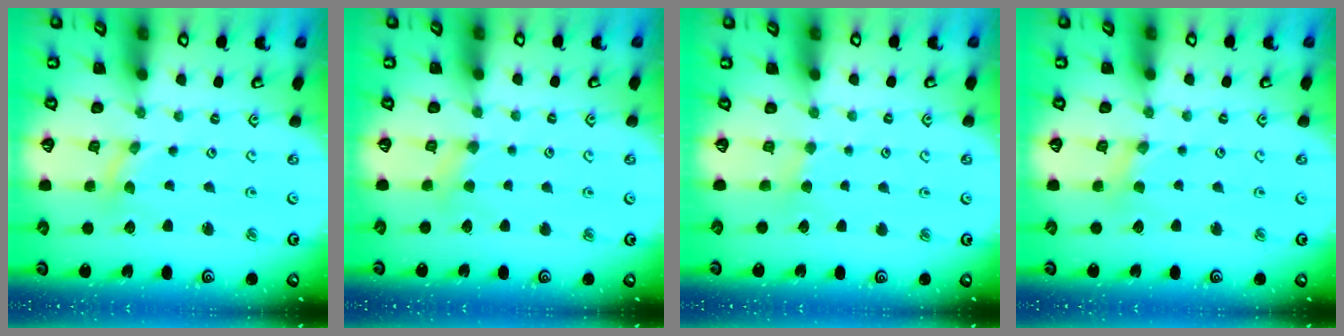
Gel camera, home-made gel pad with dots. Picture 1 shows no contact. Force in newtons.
{"total": 4.4, "press": 4.3, "slide": 0.5}
{"total": 2.1, "press": 2.1, "slide": 0.3}
{"total": 1.7, "press": 1.7, "slide": 0.2}